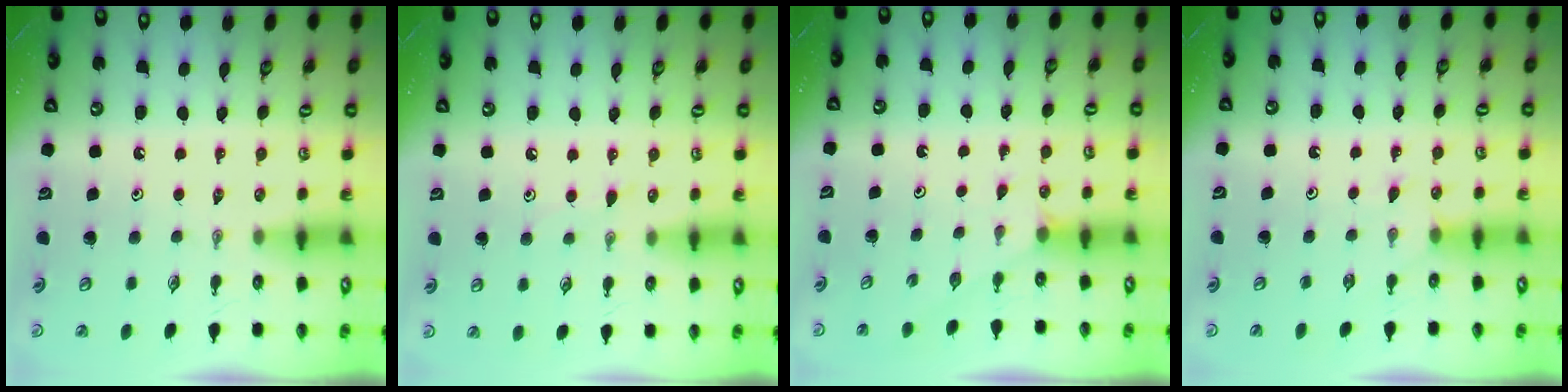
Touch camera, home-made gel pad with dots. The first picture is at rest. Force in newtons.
{"total": 4.7, "press": 4.7, "slide": 0.6}
{"total": 2.5, "press": 2.4, "slide": 0.4}
{"total": 4.1, "press": 4.0, "slide": 0.5}